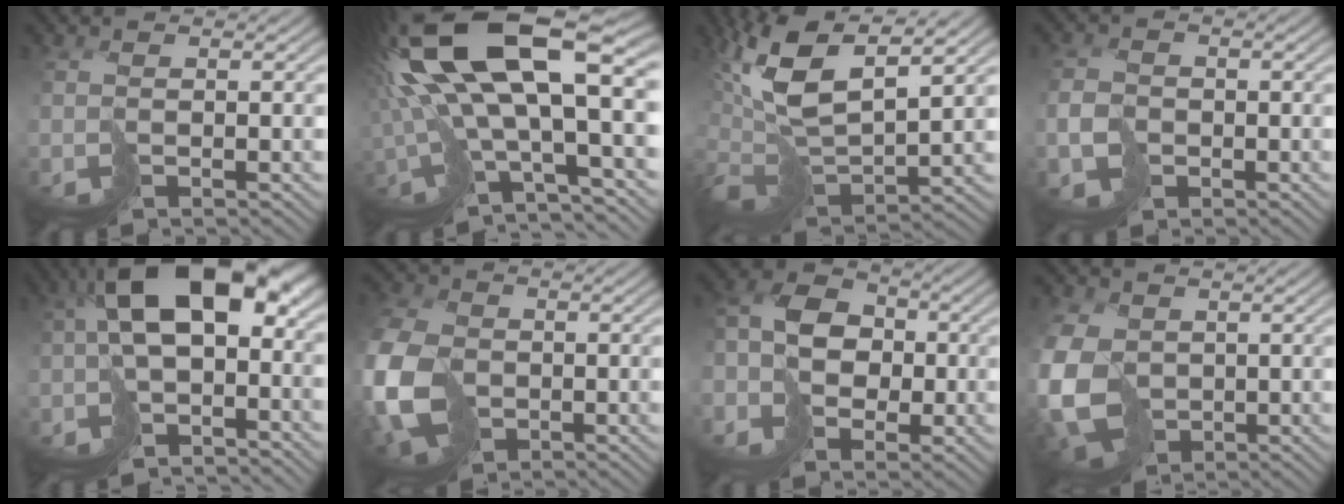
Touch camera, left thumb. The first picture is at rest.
{"total": 18.3, "force": [3.2, 7.9, 16.2], "torque": [-0.326, -0.008, 0.079]}
{"total": 12.3, "force": [4.9, 5.2, 10.1], "torque": [-0.227, 0.003, 0.090]}
{"total": 3.1, "force": [-1.2, 2.7, 1.1], "torque": [-0.030, -0.006, -0.025]}
{"total": 13.4, "force": [-1.2, 7.1, 11.3], "torque": [-0.187, 0.009, -0.022]}
{"total": 12.8, "force": [-2.4, 9.8, 8.0], "torque": [-0.237, -0.040, -0.038]}
{"total": 8.7, "force": [-1.9, 7.1, 4.6], "torque": [-0.099, -0.012, -0.039]}
{"total": 11.7, "force": [-1.3, 9.2, 7.2], "torque": [-0.200, -0.032, -0.015]}